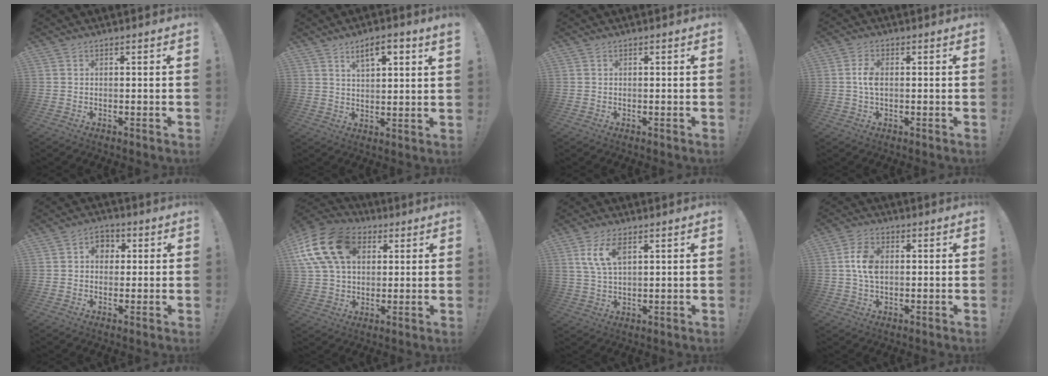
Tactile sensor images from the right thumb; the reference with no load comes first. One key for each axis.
{"total": 6.8, "fx": 4.2, "fy": 1.9, "fz": 5.0, "tx": -0.077, "ty": -0.015, "tz": 0.070}
{"total": 0.0}
{"total": 4.0, "fx": 0.0, "fy": 2.3, "fz": 3.3, "tx": -0.067, "ty": 0.007, "tz": -0.003}
{"total": 5.3, "fx": 1.0, "fy": 4.5, "fz": 2.7, "tx": -0.042, "ty": 0.006, "tz": 0.018}
{"total": 19.6, "fx": 6.5, "fy": 13.9, "fz": 12.1, "tx": -0.226, "ty": -0.015, "tz": 0.120}
{"total": 7.8, "fx": 3.6, "fy": 3.7, "fz": 5.9, "tx": -0.115, "ty": -0.008, "tz": 0.066}
{"total": 7.7, "fx": 0.8, "fy": 5.1, "fz": 5.7, "tx": -0.109, "ty": 0.008, "tz": 0.015}